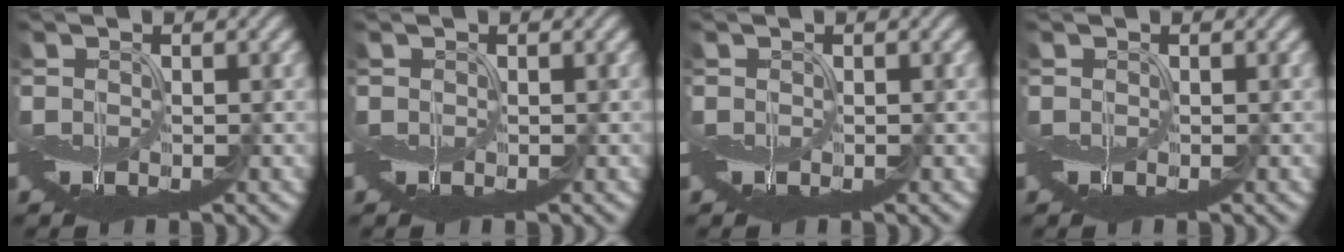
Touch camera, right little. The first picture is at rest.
{"total": 0.0}
{"total": 0.0}
{"total": 0.0}